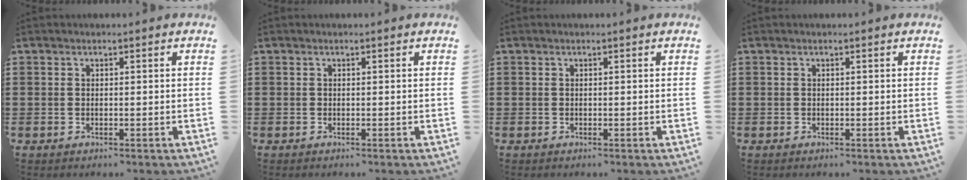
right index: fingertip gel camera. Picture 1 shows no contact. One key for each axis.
{"total": 0.0}
{"total": 0.0}
{"total": 0.0}